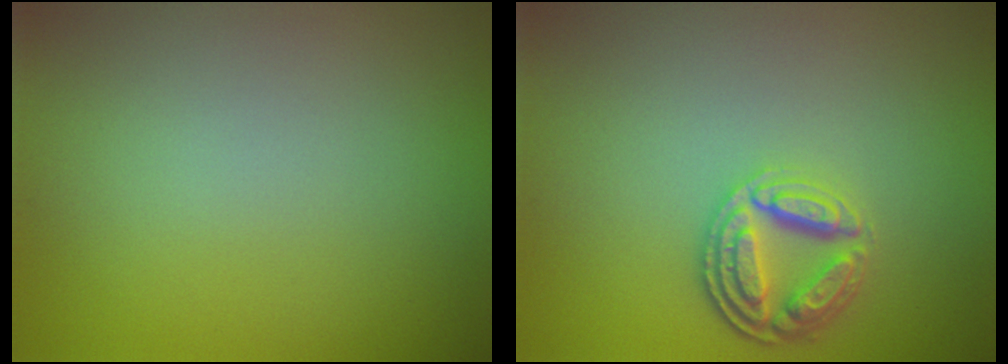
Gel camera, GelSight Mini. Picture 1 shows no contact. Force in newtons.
{"total": 4.0, "press": 3.2, "slide": 2.5}